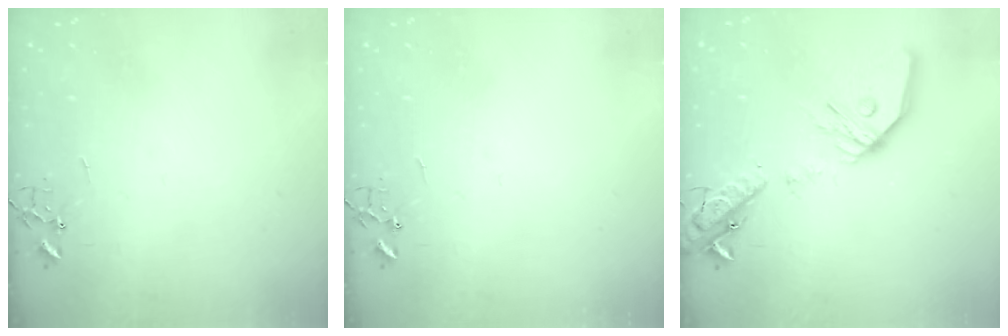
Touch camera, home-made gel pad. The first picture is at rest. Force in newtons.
{"total": 0.0}
{"total": 21.4, "press": 21.2, "slide": 3.5}